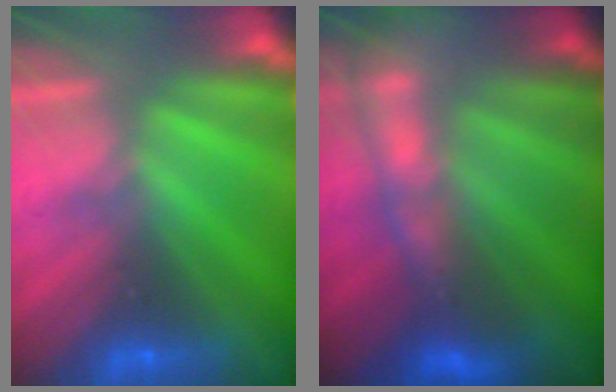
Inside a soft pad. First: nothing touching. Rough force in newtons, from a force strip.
{"total": 8.1}